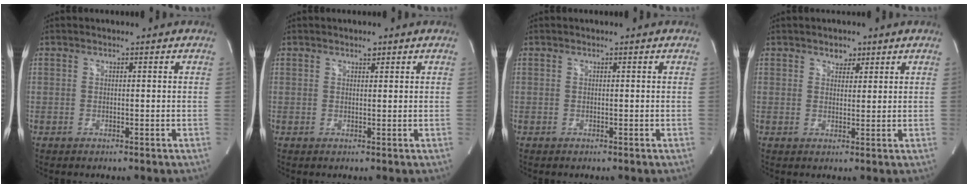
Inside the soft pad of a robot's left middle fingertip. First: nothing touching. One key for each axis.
{"total": 0.9, "fx": 0.7, "fy": 0.4, "fz": 0.4, "tx": -0.009, "ty": 0.000, "tz": 0.011}
{"total": 0.0}
{"total": 2.2, "fx": 1.5, "fy": 1.4, "fz": 0.8, "tx": -0.009, "ty": 0.001, "tz": 0.023}